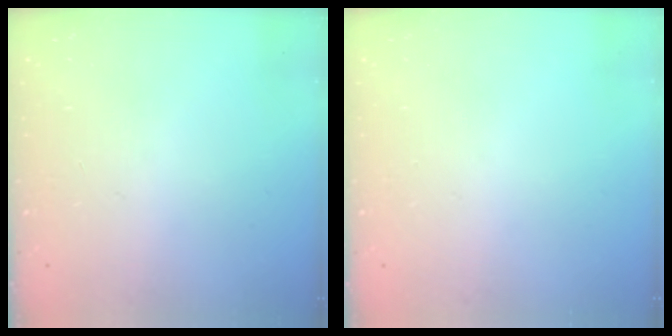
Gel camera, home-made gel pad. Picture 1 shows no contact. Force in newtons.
{"total": 0.0}